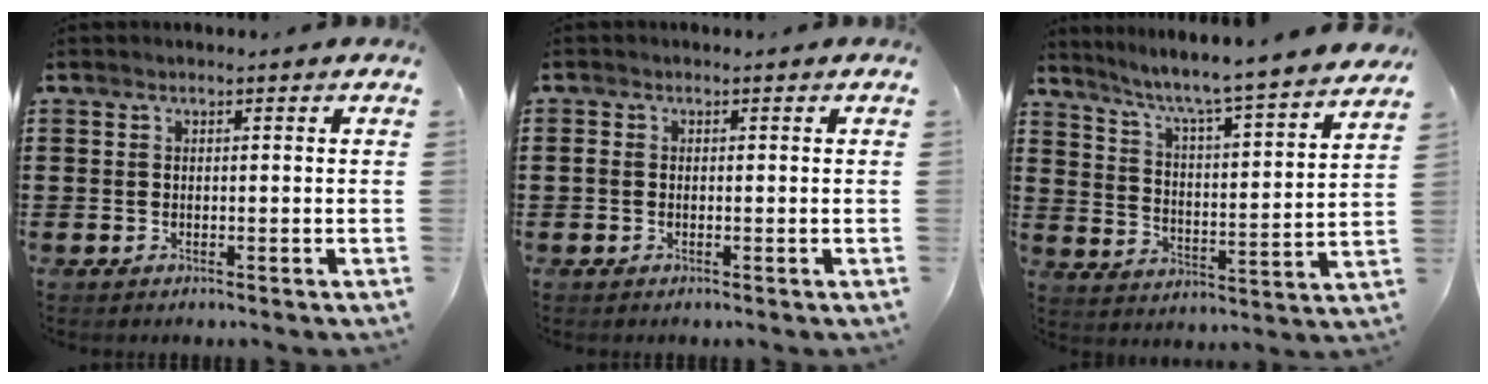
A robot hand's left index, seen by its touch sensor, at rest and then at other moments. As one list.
[{"total": 0.8, "force": [-0.3, 0.5, 0.5], "torque": [-0.011, 0.001, -0.007]}, {"total": 5.2, "force": [4.6, -0.7, 2.3], "torque": [-0.067, -0.050, 0.064]}]